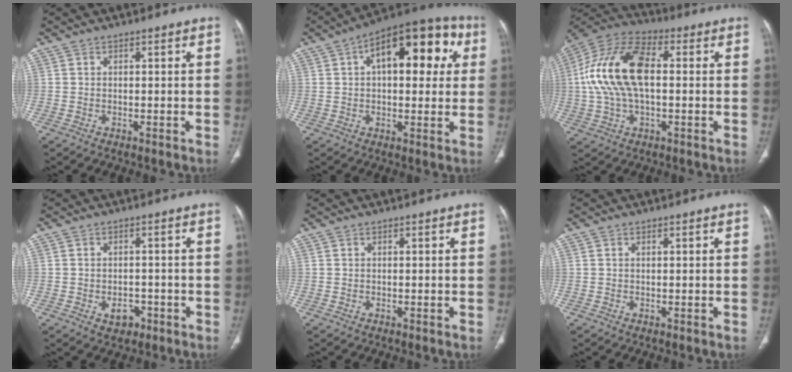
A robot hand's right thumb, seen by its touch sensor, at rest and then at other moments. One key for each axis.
{"total": 19.0, "fx": 5.4, "fy": 9.5, "fz": 15.6, "tx": -0.176, "ty": 0.029, "tz": 0.069}
{"total": 17.7, "fx": 1.1, "fy": 9.4, "fz": 14.9, "tx": -0.302, "ty": 0.030, "tz": 0.016}
{"total": 3.4, "fx": -1.5, "fy": 2.5, "fz": 1.9, "tx": -0.014, "ty": 0.009, "tz": -0.015}
{"total": 0.0}
{"total": 0.0}